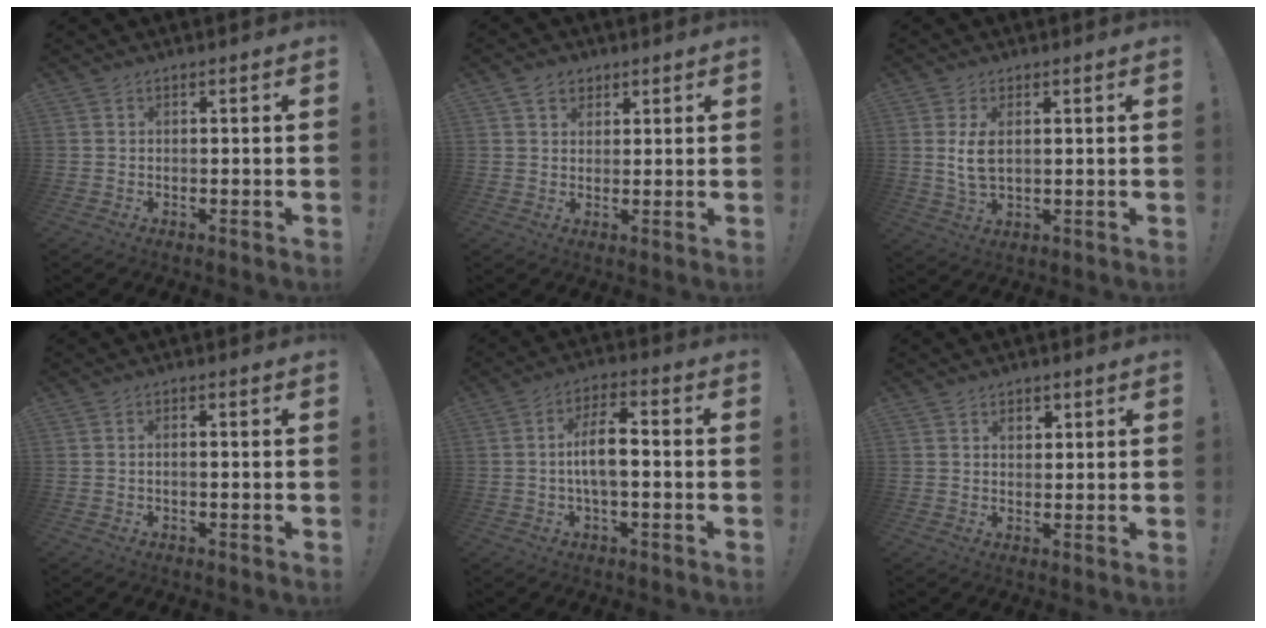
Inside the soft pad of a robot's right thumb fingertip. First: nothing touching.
{"total": 5.1, "force": [2.8, 3.7, 2.0], "torque": [-0.033, -0.003, 0.053]}
{"total": 6.0, "force": [1.3, 3.2, 4.9], "torque": [-0.081, -0.009, 0.018]}
{"total": 1.2, "force": [-0.6, 0.1, 1.1], "torque": [-0.018, 0.001, -0.010]}
{"total": 8.7, "force": [-0.8, 3.3, 8.0], "torque": [-0.142, 0.008, -0.018]}
{"total": 2.4, "force": [1.6, 1.4, 1.1], "torque": [0.000, -0.009, 0.025]}